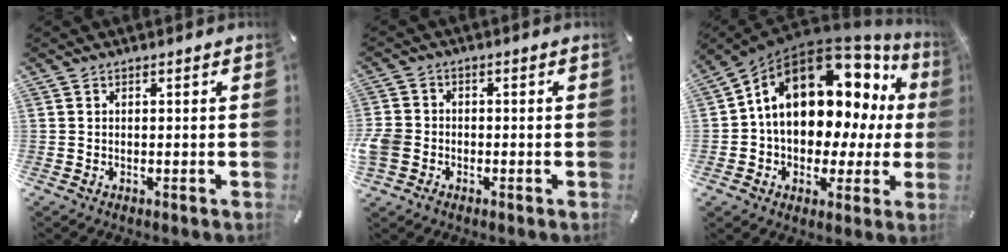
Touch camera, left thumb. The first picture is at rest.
{"total": 4.7, "force": [-1.8, 4.0, 1.8], "torque": [-0.041, 0.009, -0.033]}
{"total": 16.4, "force": [5.7, 11.1, 10.7], "torque": [-0.150, -0.049, 0.097]}